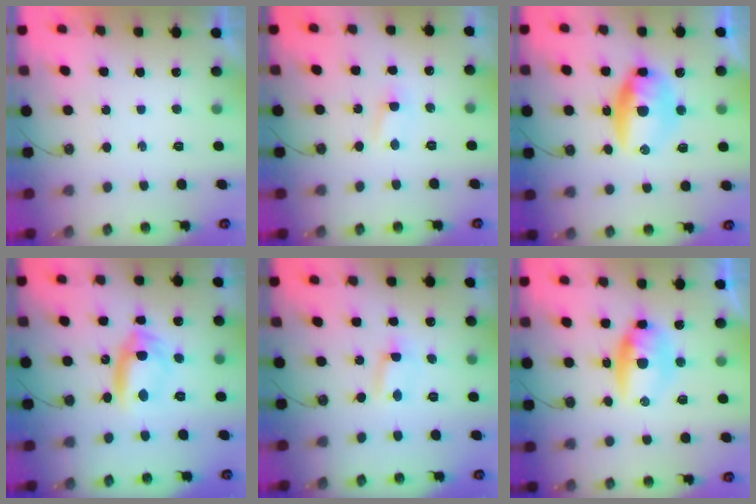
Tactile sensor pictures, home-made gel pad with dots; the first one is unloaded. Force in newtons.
{"total": 2.8, "press": 2.8, "slide": 0.3}
{"total": 15.3, "press": 11.5, "slide": 10.2}
{"total": 10.7, "press": 10.6, "slide": 1.6}
{"total": 5.0, "press": 0.9, "slide": 4.9}
{"total": 7.4, "press": 7.4, "slide": 0.8}